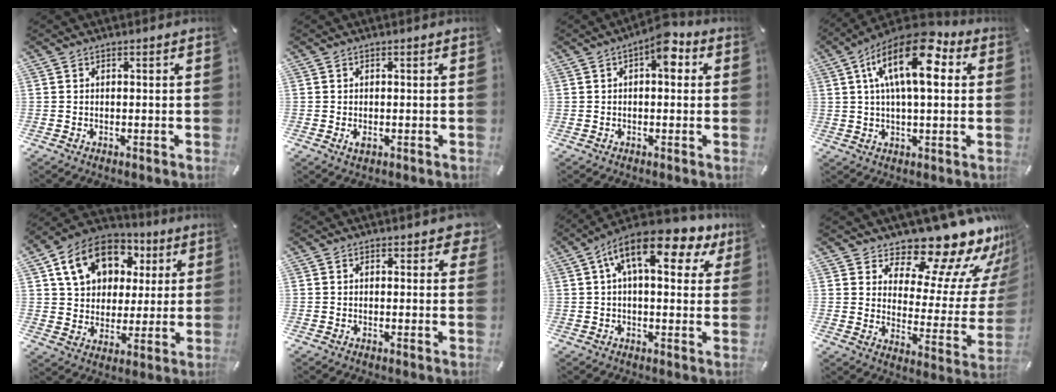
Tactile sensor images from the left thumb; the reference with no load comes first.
{"total": 1.5, "force": [-0.3, 0.9, 1.1], "torque": [-0.028, -0.002, -0.007]}
{"total": 6.5, "force": [2.1, 3.0, 5.4], "torque": [-0.068, -0.006, 0.026]}
{"total": 16.4, "force": [5.8, 7.0, 13.6], "torque": [-0.233, -0.014, 0.095]}
{"total": 14.9, "force": [6.8, 11.4, 6.8], "torque": [-0.131, -0.014, 0.131]}
{"total": 2.3, "force": [1.5, 1.3, 1.3], "torque": [-0.014, -0.001, 0.023]}
{"total": 13.6, "force": [6.1, 5.5, 10.9], "torque": [-0.169, -0.019, 0.100]}
{"total": 16.6, "force": [14.6, 5.3, 5.9], "torque": [-0.092, -0.129, 0.239]}